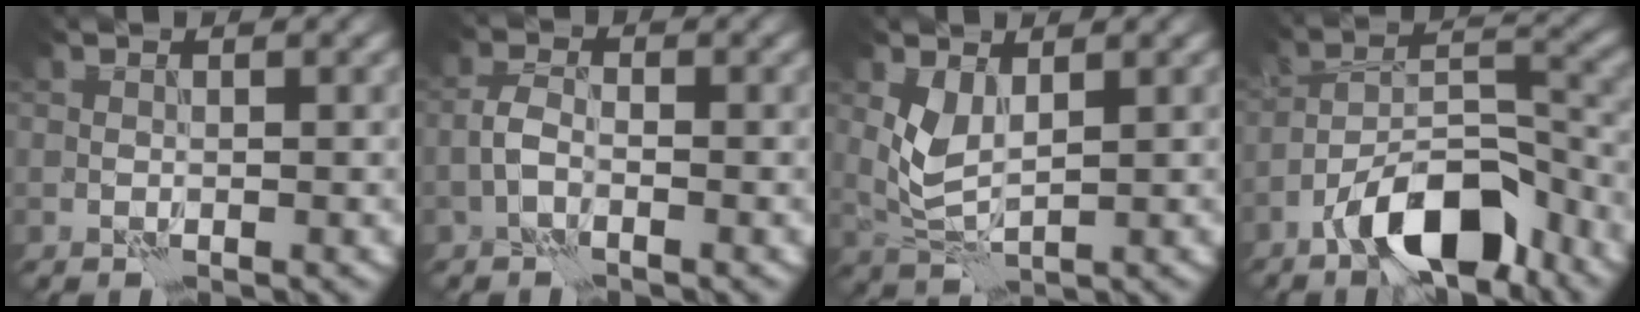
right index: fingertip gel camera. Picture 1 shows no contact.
{"total": 0.7, "force": [-0.4, 0.1, 0.6], "torque": [-0.013, 0.005, -0.010]}
{"total": 2.5, "force": [1.7, 0.7, 1.7], "torque": [-0.047, -0.007, 0.041]}
{"total": 9.1, "force": [-6.0, 3.2, 5.9], "torque": [-0.088, 0.013, -0.108]}